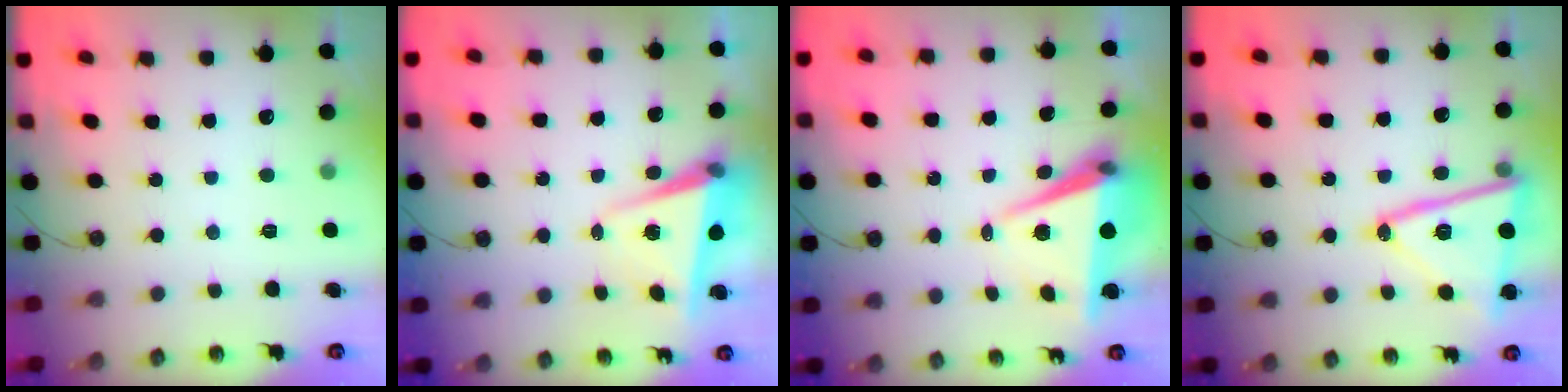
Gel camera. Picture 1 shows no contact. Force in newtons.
{"total": 5.0, "press": 4.7, "slide": 1.8}
{"total": 8.1, "press": 7.0, "slide": 4.1}
{"total": 18.7, "press": 18.6, "slide": 1.3}